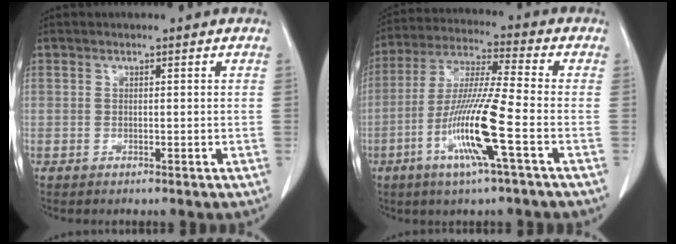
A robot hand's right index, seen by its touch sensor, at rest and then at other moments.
{"total": 13.1, "force": [-4.6, -0.5, 12.2], "torque": [-0.245, -0.013, -0.095]}